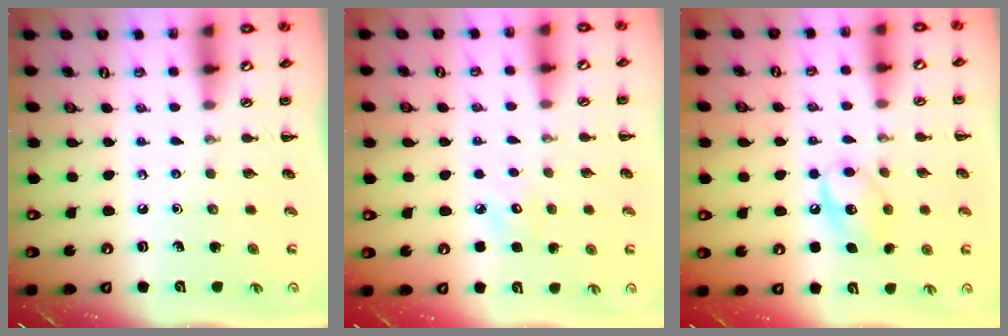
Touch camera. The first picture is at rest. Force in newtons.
{"total": 5.8, "press": 5.6, "slide": 1.3}
{"total": 9.8, "press": 9.8, "slide": 1.1}